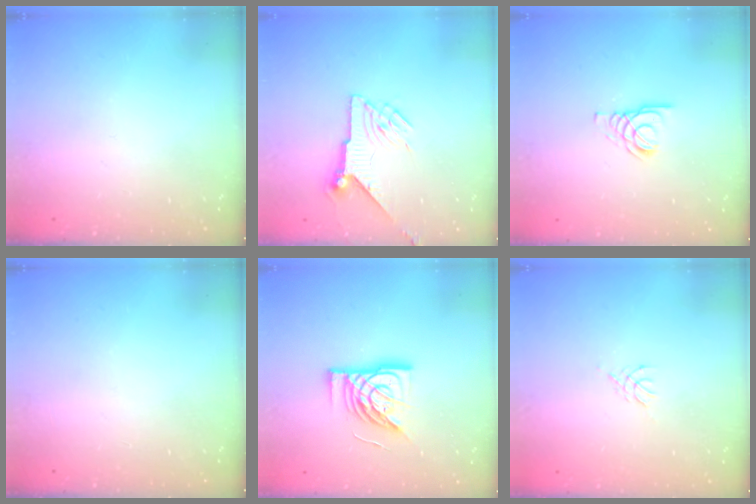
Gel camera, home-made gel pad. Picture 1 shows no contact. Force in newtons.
{"total": 7.3, "press": 7.3, "slide": 0.7}
{"total": 3.7, "press": 3.7, "slide": 0.4}
{"total": 0.0}
{"total": 15.1, "press": 15.0, "slide": 1.7}
{"total": 2.7, "press": 2.6, "slide": 0.6}